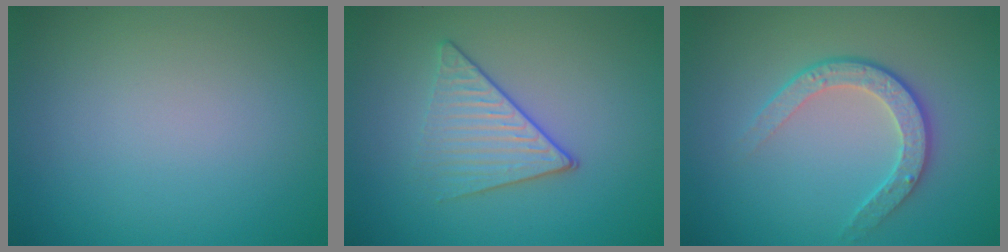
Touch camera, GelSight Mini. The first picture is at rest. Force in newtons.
{"total": 3.4, "press": 2.9, "slide": 1.8}
{"total": 3.5, "press": 2.9, "slide": 2.0}